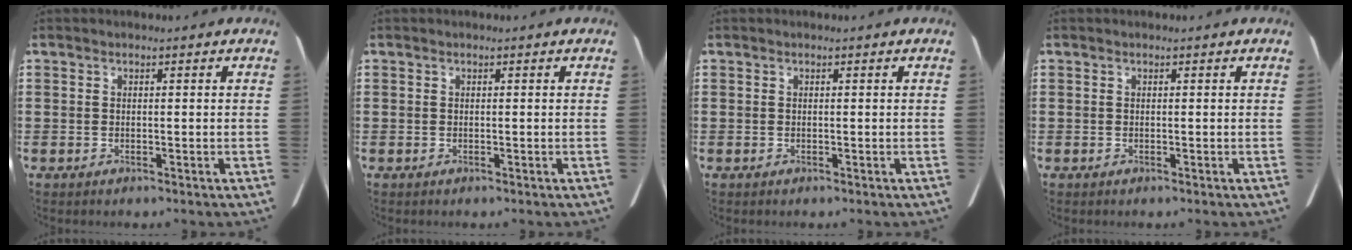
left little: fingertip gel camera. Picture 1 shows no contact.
{"total": 0.0}
{"total": 0.0}
{"total": 0.0}